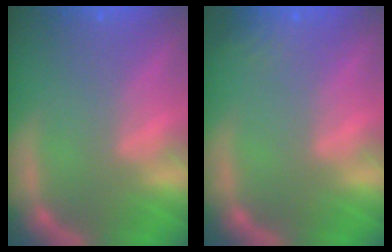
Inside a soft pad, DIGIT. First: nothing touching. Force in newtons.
{"total": 2.4}